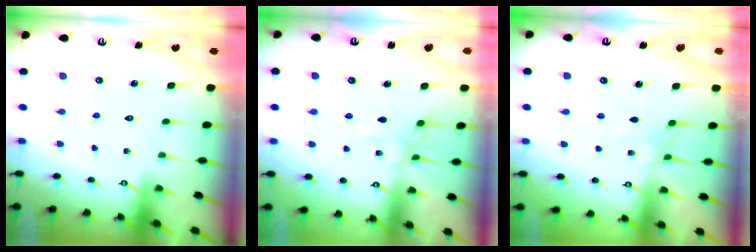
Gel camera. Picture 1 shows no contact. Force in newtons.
{"total": 6.2, "press": 6.2, "slide": 0.5}
{"total": 2.7, "press": 2.7, "slide": 0.3}